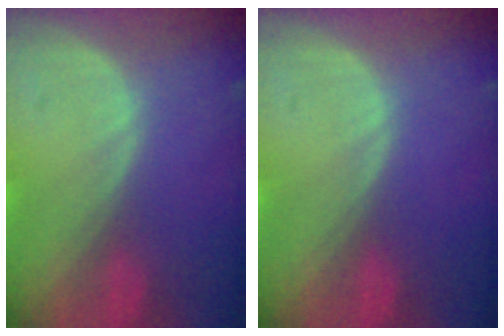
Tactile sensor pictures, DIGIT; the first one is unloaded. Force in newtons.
{"total": 0.0}